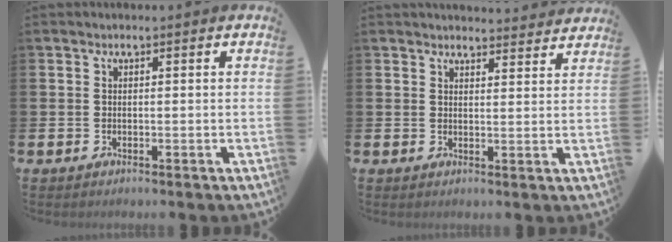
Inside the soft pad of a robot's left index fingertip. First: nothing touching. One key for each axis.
{"total": 3.4, "fx": 3.4, "fy": 0.5, "fz": 0.0, "tx": 0.003, "ty": -0.023, "tz": 0.060}